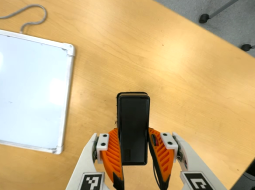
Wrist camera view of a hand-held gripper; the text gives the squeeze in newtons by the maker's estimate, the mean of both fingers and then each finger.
{"total": 4.9, "left": 3.4, "right": 6.4}